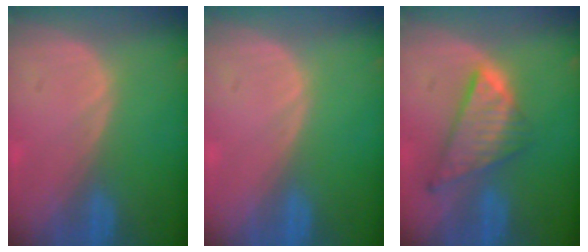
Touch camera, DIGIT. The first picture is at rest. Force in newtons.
{"total": 0.0}
{"total": 8.6, "press": 7.3, "slide": 4.5}